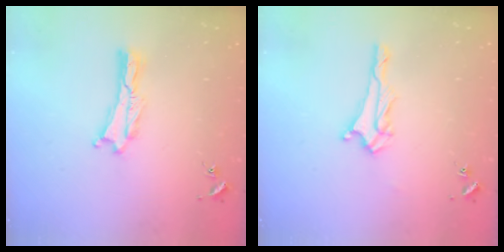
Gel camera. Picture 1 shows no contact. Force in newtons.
{"total": 3.6, "press": 3.6, "slide": 0.4}